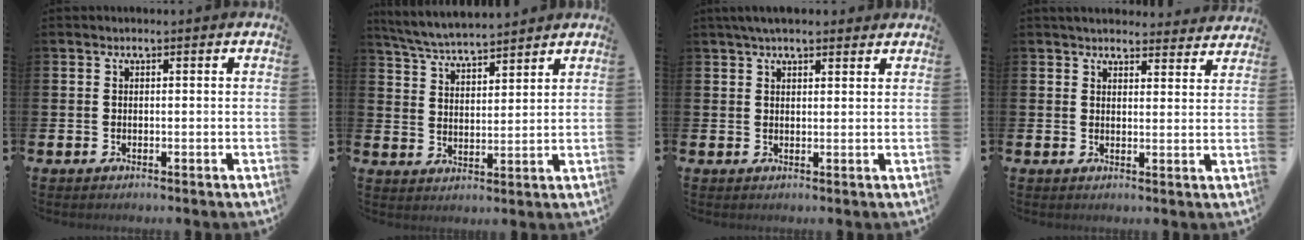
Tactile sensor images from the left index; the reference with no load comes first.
{"total": 5.6, "force": [5.6, 0.3, 0.8], "torque": [-0.044, -0.030, 0.100]}
{"total": 3.5, "force": [3.1, 0.9, 1.4], "torque": [-0.030, -0.003, 0.056]}
{"total": 4.3, "force": [4.1, 0.9, 0.4], "torque": [-0.010, -0.022, 0.074]}